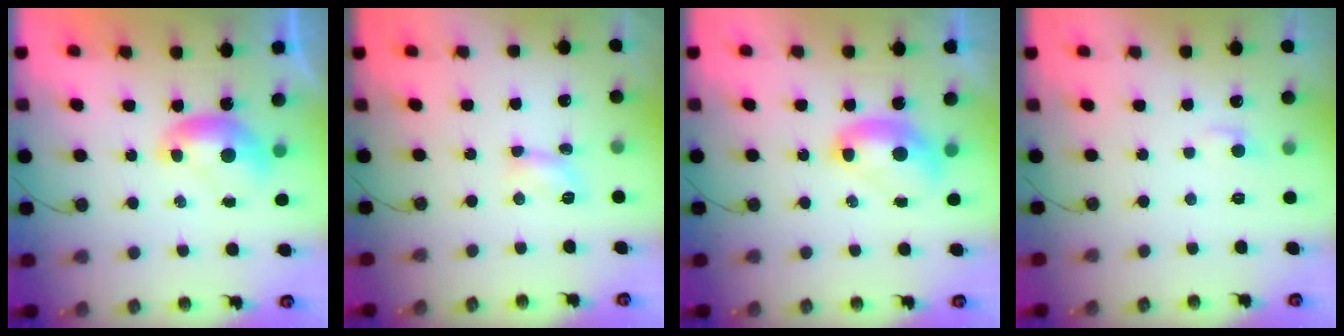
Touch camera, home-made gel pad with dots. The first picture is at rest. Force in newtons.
{"total": 2.9, "press": 2.9, "slide": 0.5}
{"total": 2.7, "press": 2.7, "slide": 0.1}
{"total": 1.3, "press": 1.2, "slide": 0.5}